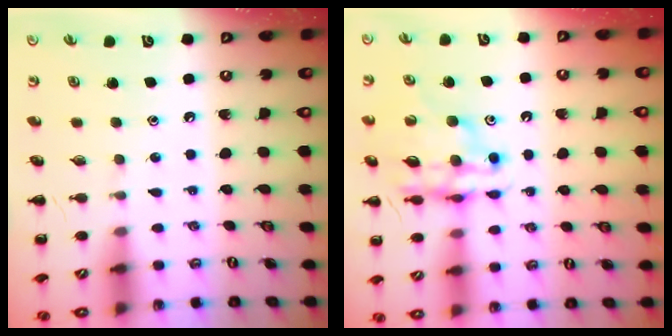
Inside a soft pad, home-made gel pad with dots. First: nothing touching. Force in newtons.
{"total": 12.4, "press": 11.8, "slide": 3.6}